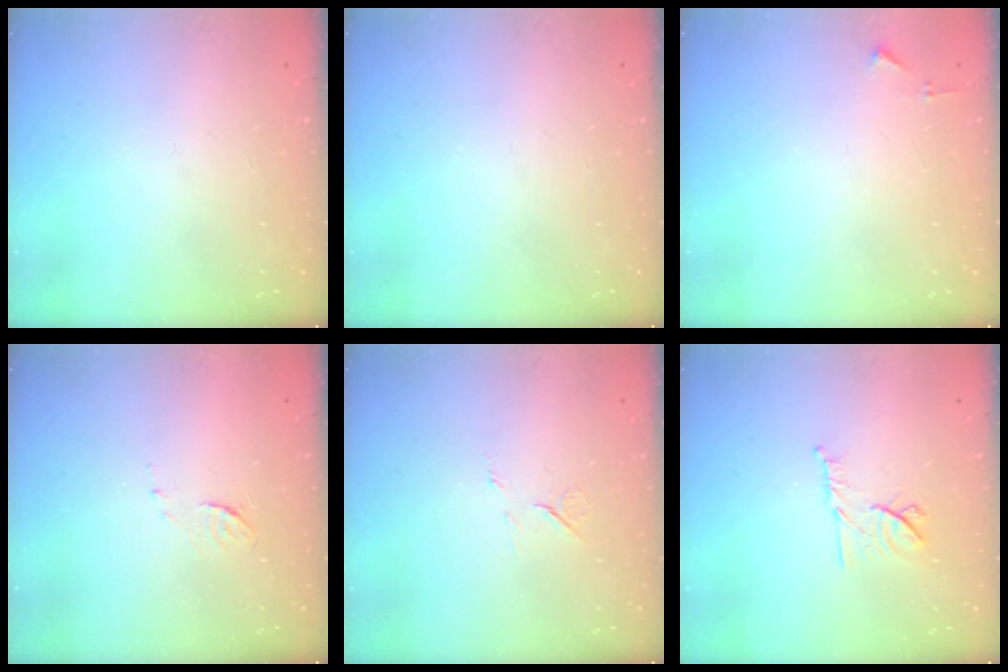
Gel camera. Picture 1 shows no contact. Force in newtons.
{"total": 0.0}
{"total": 3.7, "press": 3.7, "slide": 0.5}
{"total": 4.1, "press": 4.1, "slide": 0.2}
{"total": 6.0, "press": 6.0, "slide": 0.8}
{"total": 9.7, "press": 9.7, "slide": 0.6}